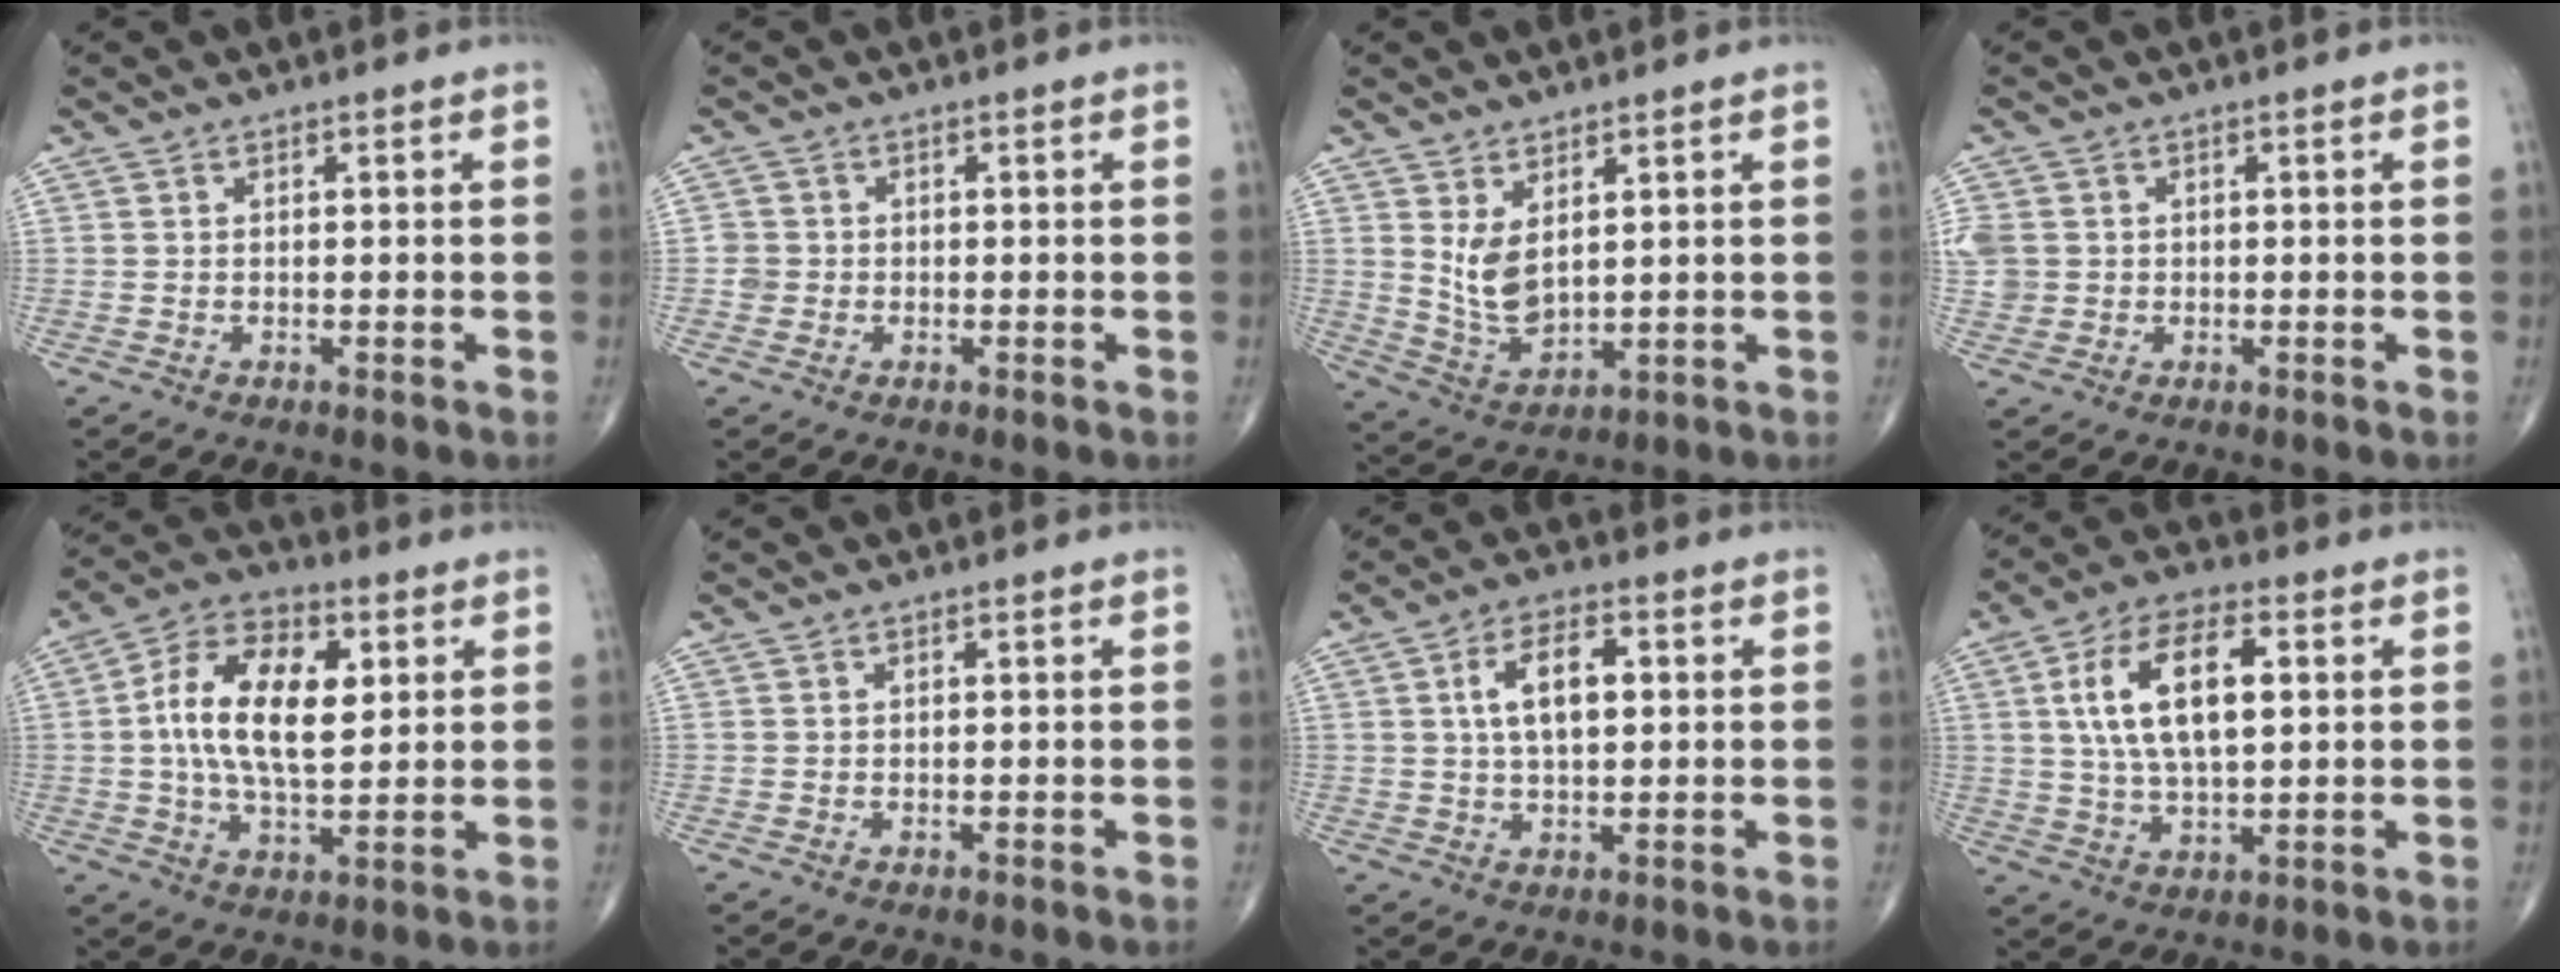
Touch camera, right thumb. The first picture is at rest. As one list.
[{"total": 1.8, "force": [-0.3, 1.8, 0.2], "torque": [0.012, 0.008, -0.010]}, {"total": 6.9, "force": [2.4, 3.5, 5.4], "torque": [-0.095, -0.027, 0.063]}, {"total": 6.9, "force": [0.9, 6.2, 2.8], "torque": [-0.076, 0.014, 0.025]}, {"total": 15.6, "force": [2.7, 8.2, 13.0], "torque": [-0.224, 0.006, 0.043]}, {"total": 0.0}, {"total": 8.3, "force": [1.6, 4.2, 6.9], "torque": [-0.117, 0.008, 0.026]}, {"total": 14.5, "force": [3.1, 7.0, 12.4], "torque": [-0.223, 0.006, 0.056]}]